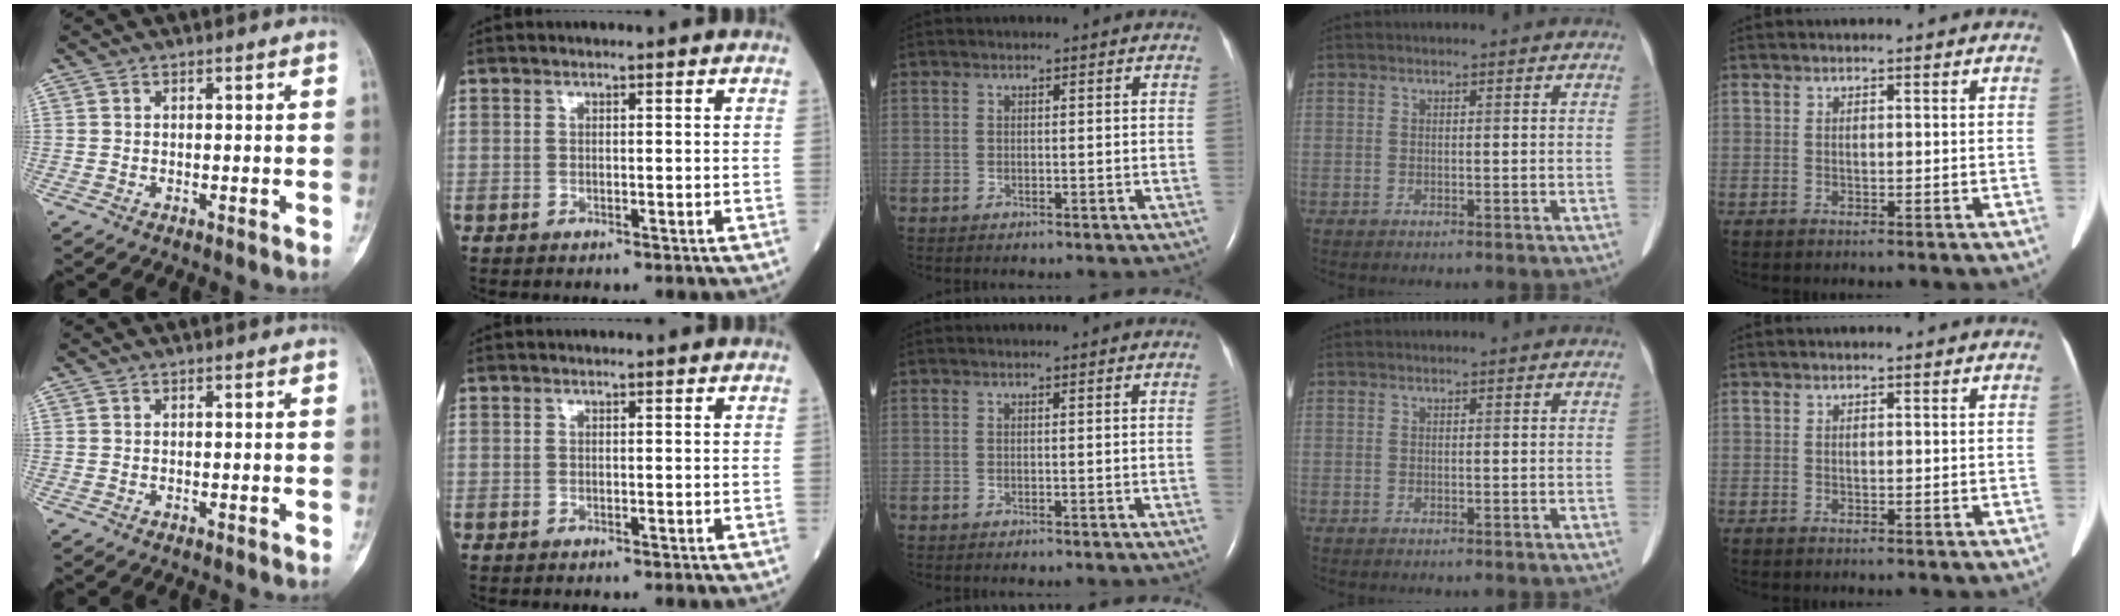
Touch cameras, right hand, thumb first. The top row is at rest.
{"middle": {"total": 0.6, "force": [0.0, -0.2, 0.5], "torque": [-0.007, -0.002, 0.000]}}